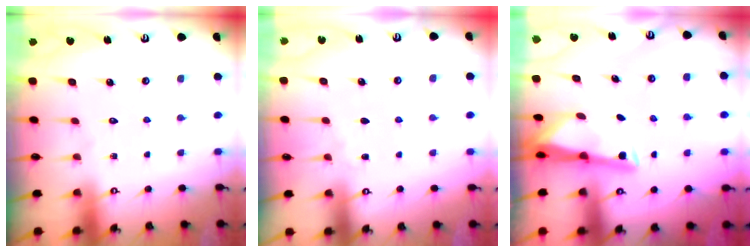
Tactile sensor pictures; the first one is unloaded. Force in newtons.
{"total": 2.5, "press": 2.4, "slide": 0.4}
{"total": 3.1, "press": 3.1, "slide": 0.4}